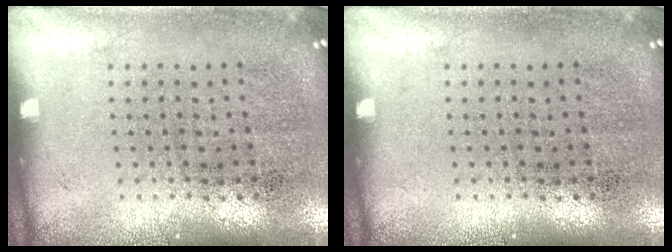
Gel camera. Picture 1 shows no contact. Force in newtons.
{"total": 0.0}